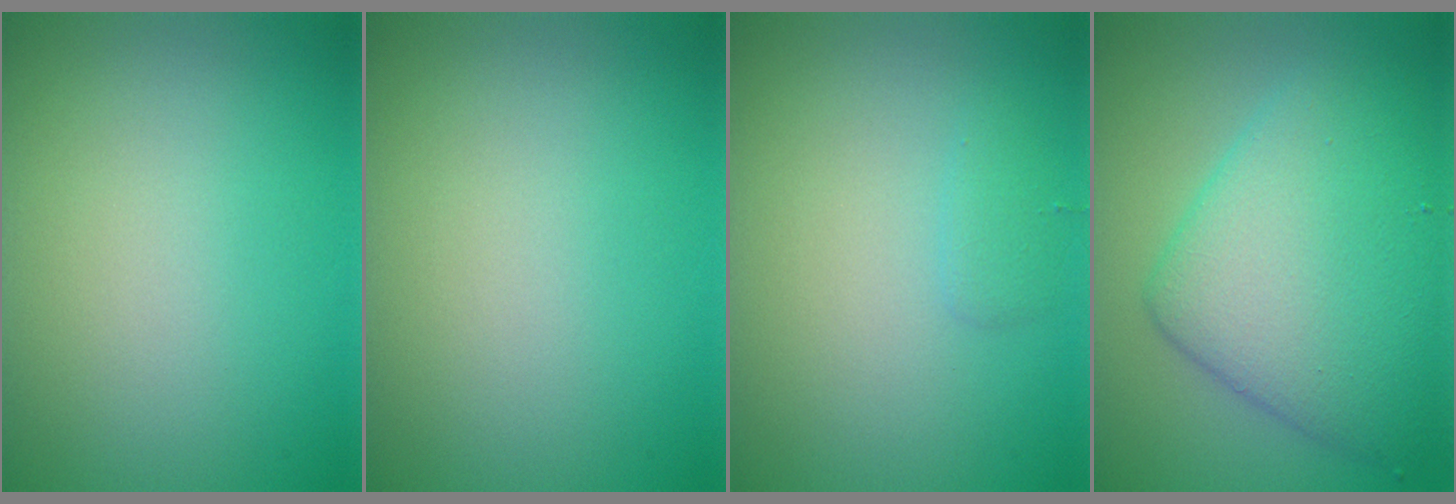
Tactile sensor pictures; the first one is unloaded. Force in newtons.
{"total": 0.0}
{"total": 0.9, "press": 0.9, "slide": 0.0}
{"total": 8.5, "press": 8.5, "slide": 0.3}